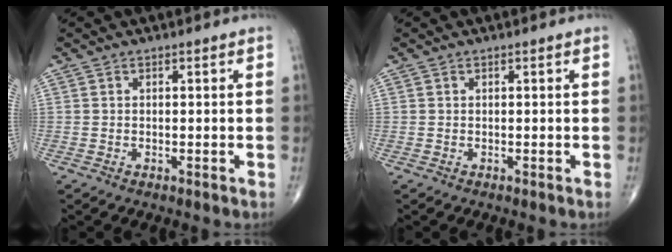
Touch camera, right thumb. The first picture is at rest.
{"total": 0.0}